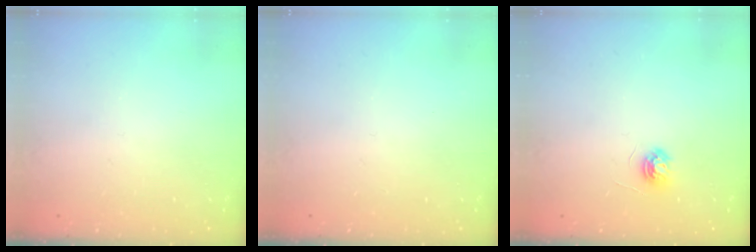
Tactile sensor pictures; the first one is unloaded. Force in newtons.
{"total": 0.0}
{"total": 4.4, "press": 4.4, "slide": 0.5}